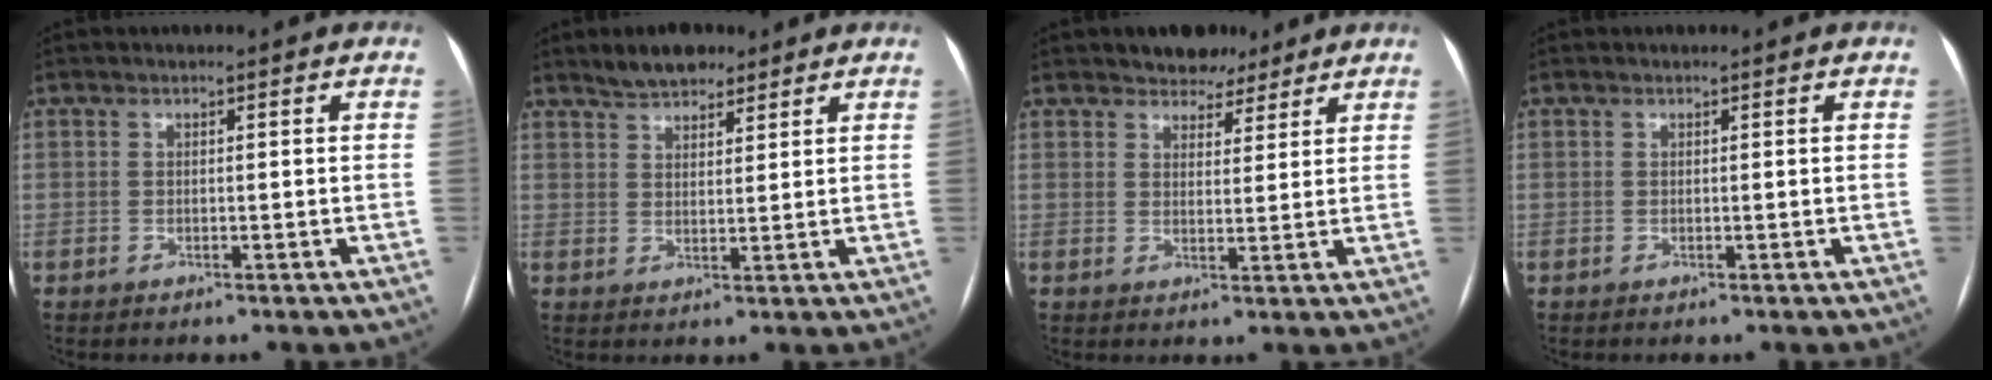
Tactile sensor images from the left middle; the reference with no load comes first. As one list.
[{"total": 5.7, "force": [4.6, 2.3, 2.3], "torque": [-0.045, 0.011, 0.085]}, {"total": 5.1, "force": [4.2, 2.7, 1.2], "torque": [-0.014, 0.003, 0.066]}, {"total": 0.0}]